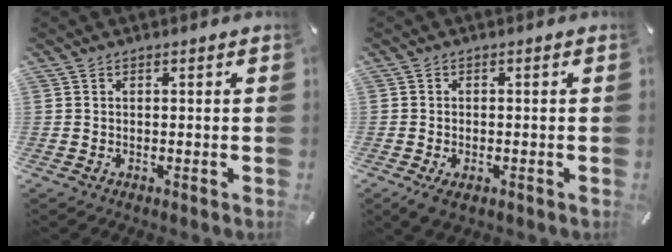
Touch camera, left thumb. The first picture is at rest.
{"total": 2.3, "force": [-1.1, 1.2, 1.6], "torque": [-0.026, 0.004, -0.018]}